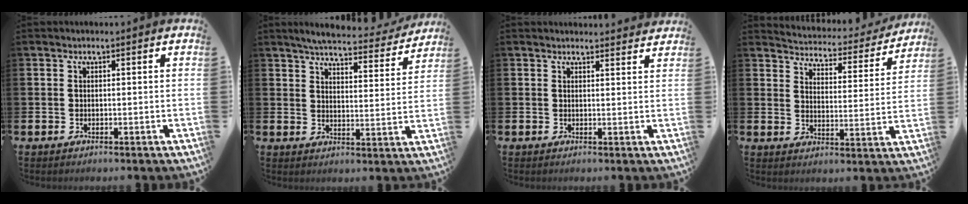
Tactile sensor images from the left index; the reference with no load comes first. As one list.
[{"total": 5.4, "force": [5.1, 0.7, 1.7], "torque": [-0.035, -0.039, 0.082]}, {"total": 1.9, "force": [1.9, 0.3, -0.1], "torque": [0.016, -0.015, 0.030]}, {"total": 4.1, "force": [4.0, 0.8, 0.4], "torque": [-0.021, -0.042, 0.060]}]